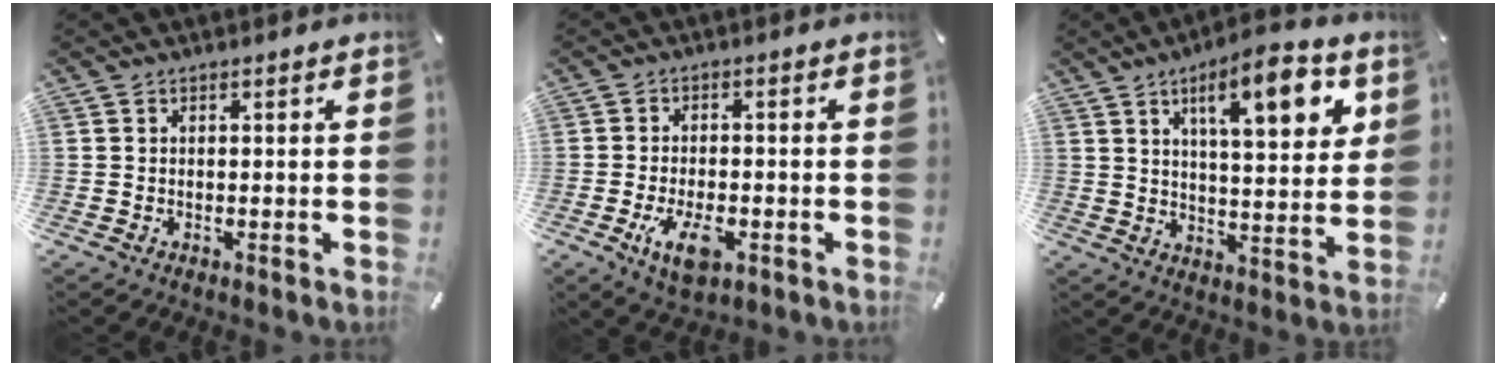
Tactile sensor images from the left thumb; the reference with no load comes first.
{"total": 7.7, "force": [-2.9, 4.0, 5.9], "torque": [-0.123, -0.003, -0.055]}
{"total": 13.9, "force": [6.5, 4.7, 11.4], "torque": [-0.161, -0.026, 0.101]}